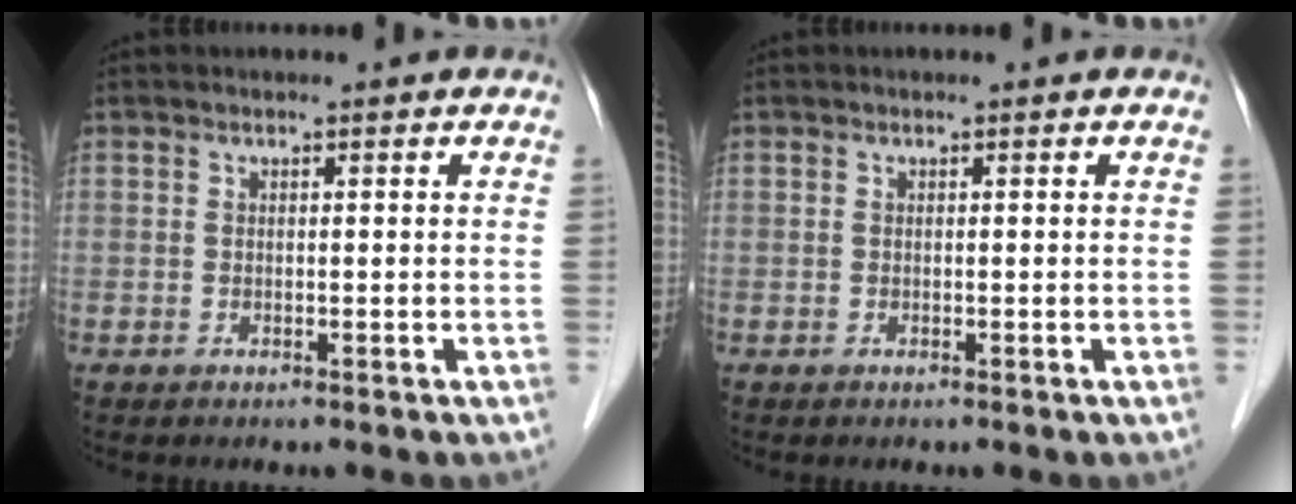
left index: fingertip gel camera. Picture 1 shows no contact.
{"total": 0.0}